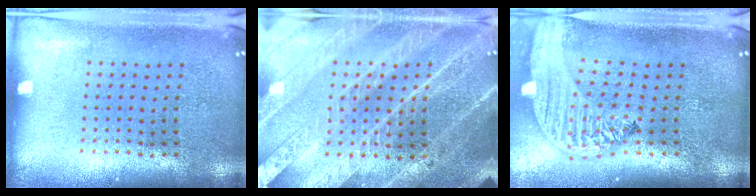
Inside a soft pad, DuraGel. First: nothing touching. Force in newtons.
{"total": 3.8, "press": 3.6, "slide": 1.4}
{"total": 2.8, "press": 2.3, "slide": 1.6}